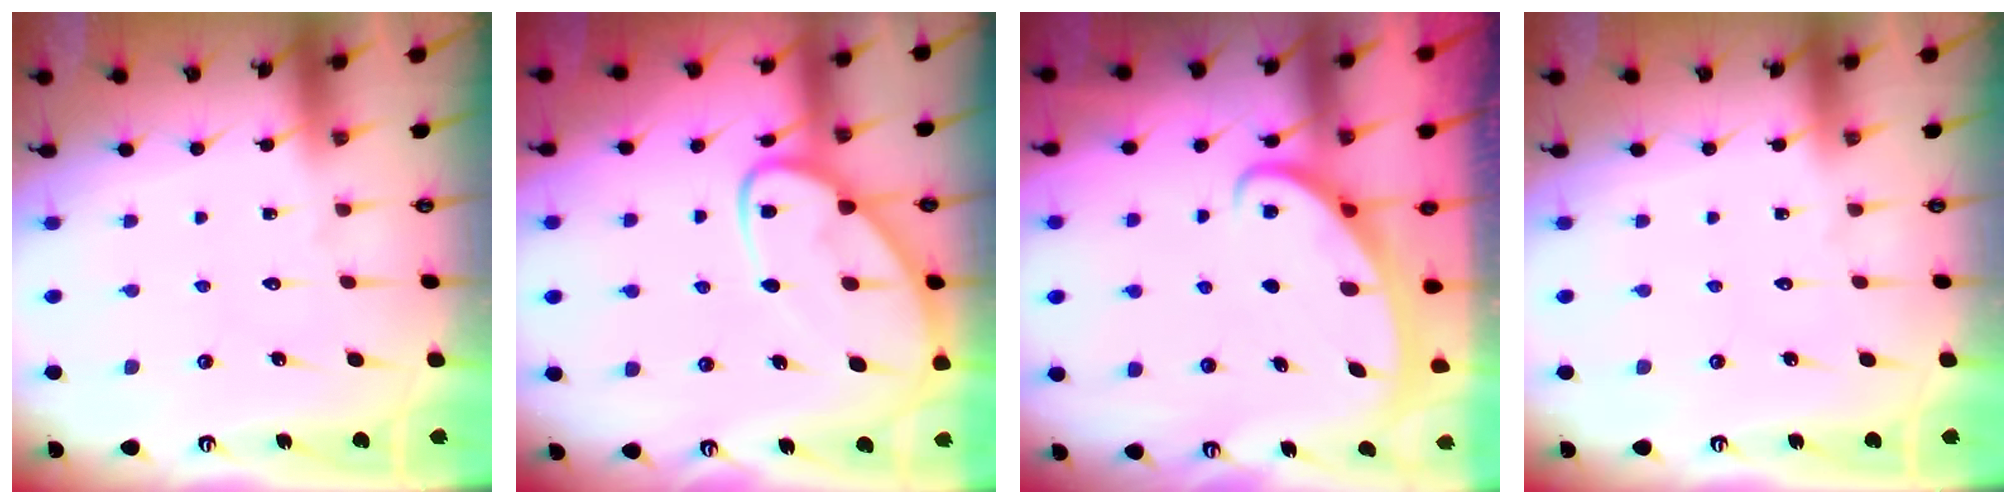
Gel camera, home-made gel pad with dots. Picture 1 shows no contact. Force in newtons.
{"total": 10.3, "press": 10.2, "slide": 0.9}
{"total": 2.6, "press": 2.6, "slide": 0.3}
{"total": 0.0}